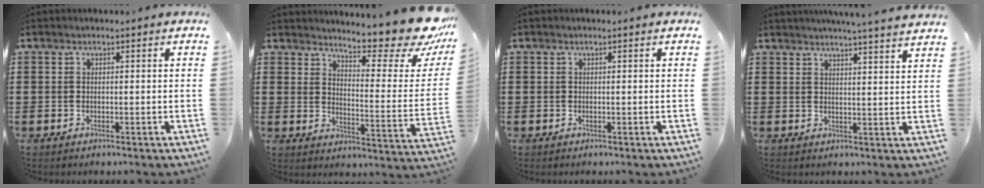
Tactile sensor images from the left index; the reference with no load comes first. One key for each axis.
{"total": 11.0, "fx": 9.7, "fy": 1.4, "fz": 5.1, "tx": -0.079, "ty": -0.078, "tz": 0.161}
{"total": 0.0}
{"total": 4.1, "fx": 3.9, "fy": -0.9, "fz": 0.9, "tx": -0.030, "ty": -0.018, "tz": 0.069}